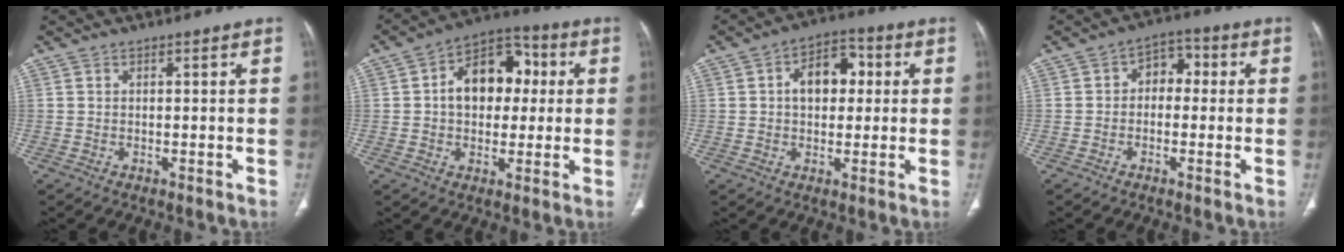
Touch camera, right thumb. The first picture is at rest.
{"total": 13.7, "force": [1.8, 9.6, 9.7], "torque": [-0.104, 0.026, 0.017]}
{"total": 9.3, "force": [1.5, 6.2, 6.8], "torque": [-0.076, 0.020, 0.018]}
{"total": 5.6, "force": [0.1, 4.1, 3.8], "torque": [-0.025, 0.022, -0.013]}